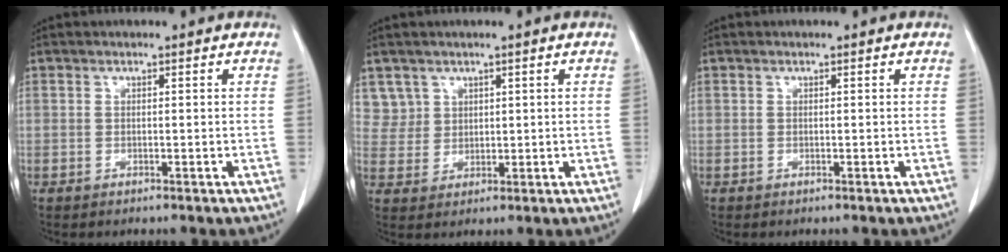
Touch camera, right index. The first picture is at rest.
{"total": 4.1, "force": [2.4, 3.3, -0.5], "torque": [0.023, 0.002, 0.050]}
{"total": 0.0}